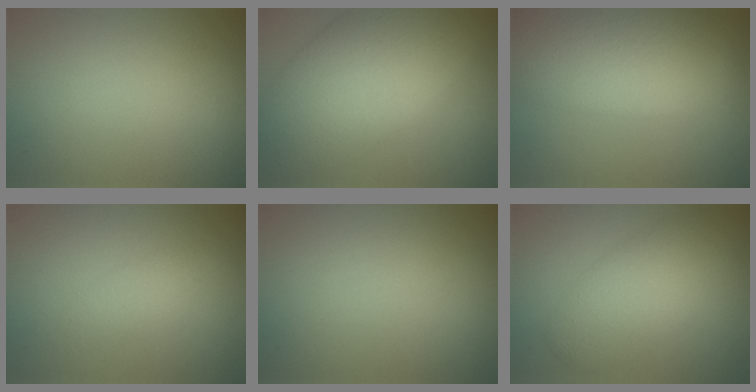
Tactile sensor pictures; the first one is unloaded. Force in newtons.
{"total": 12.9, "press": 12.9, "slide": 0.5}
{"total": 10.6, "press": 10.6, "slide": 0.5}
{"total": 1.7, "press": 1.7, "slide": 0.1}
{"total": 0.0}
{"total": 5.4, "press": 5.3, "slide": 0.4}